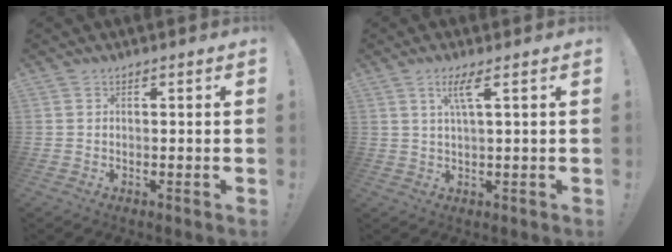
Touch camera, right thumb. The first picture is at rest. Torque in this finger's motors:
{"motor_torque": [-0.27, 0.20, 0.55, -0.07, 0.00]}